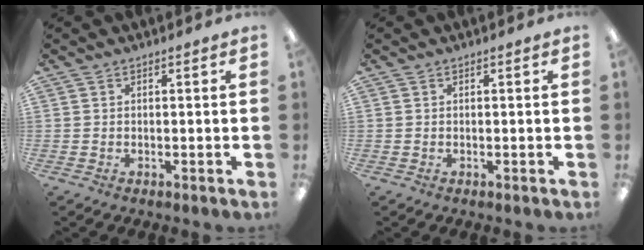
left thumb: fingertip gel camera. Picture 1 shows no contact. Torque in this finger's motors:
{"motor_torque": [0.00, 0.00, 0.00, 0.01, 0.01]}